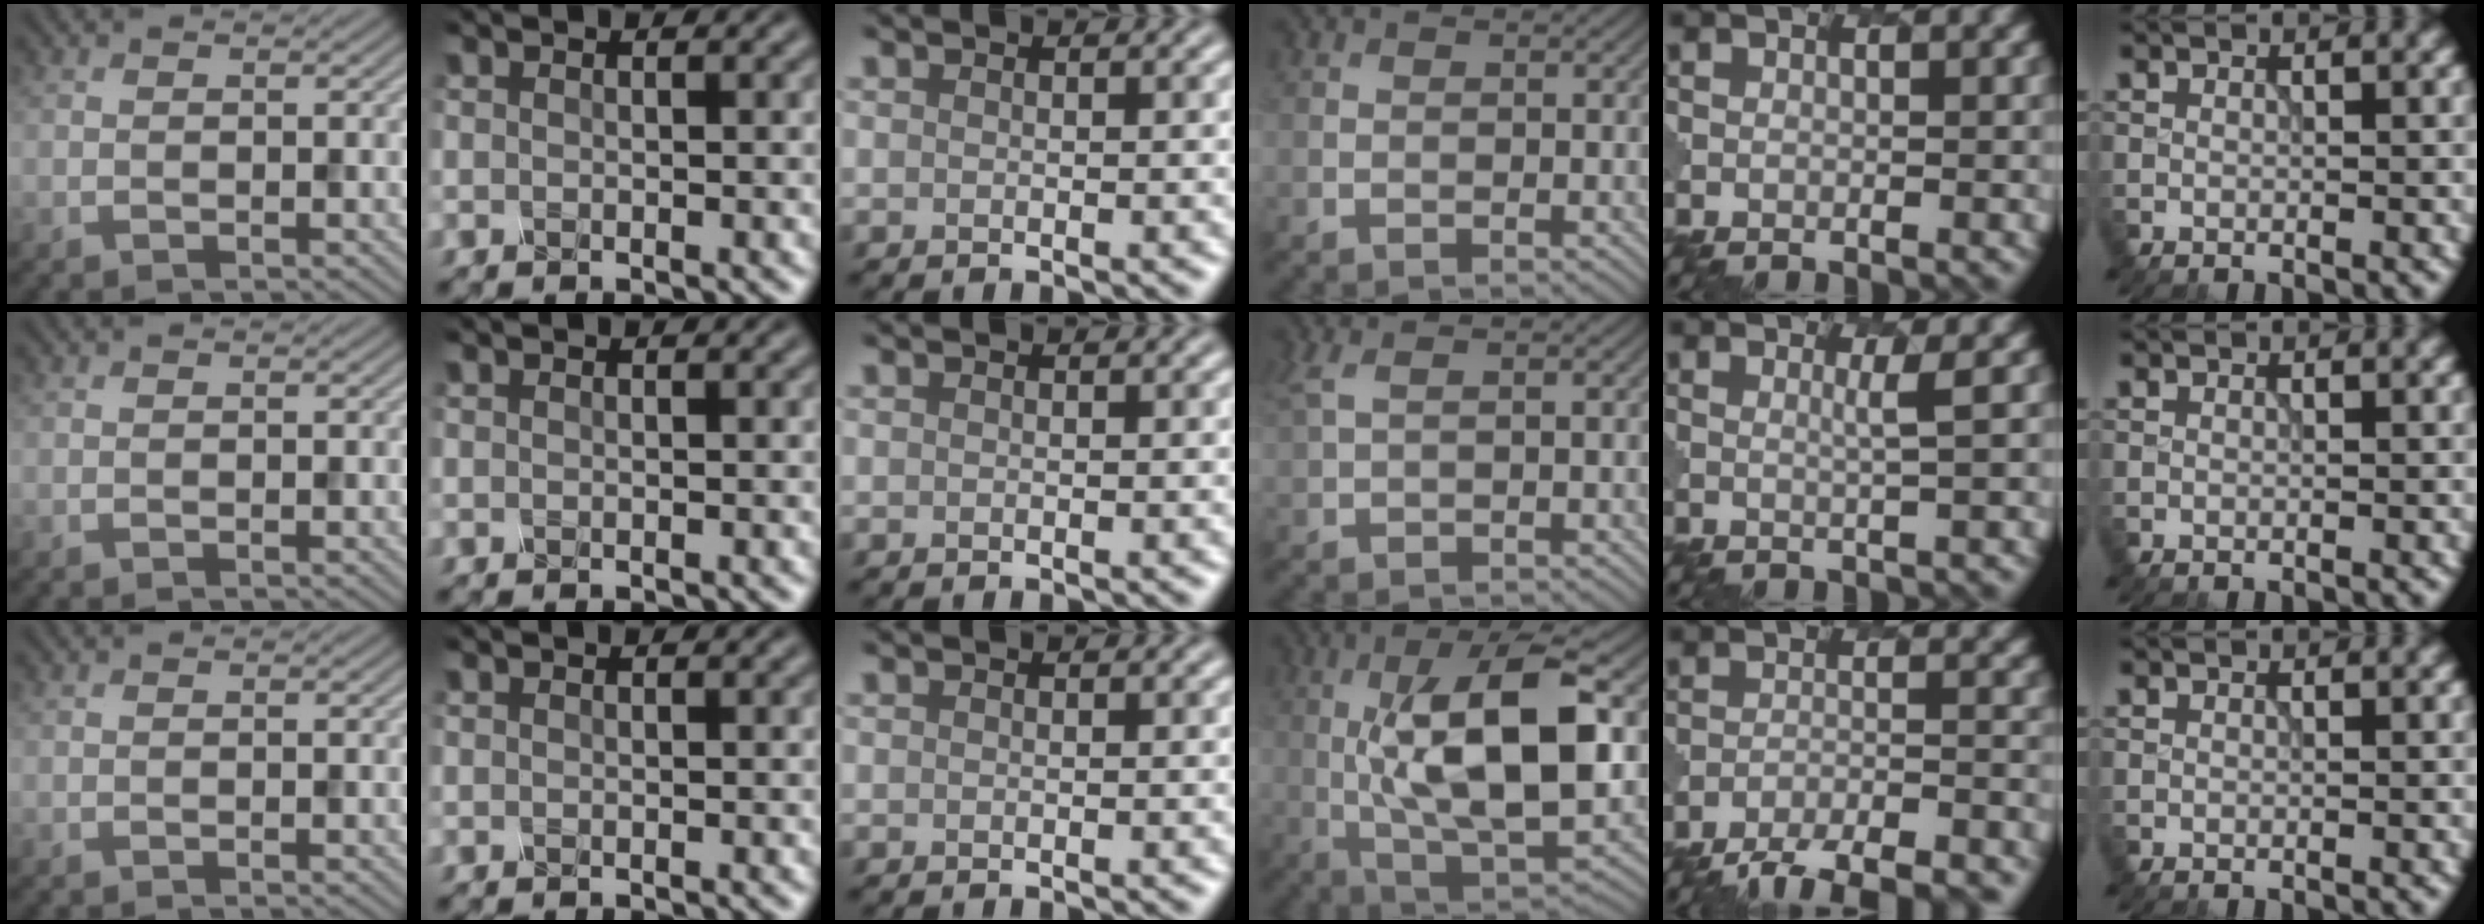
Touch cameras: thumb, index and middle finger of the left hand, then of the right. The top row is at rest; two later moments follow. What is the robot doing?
{"motion": "unscrew", "object": "spray bottle"}